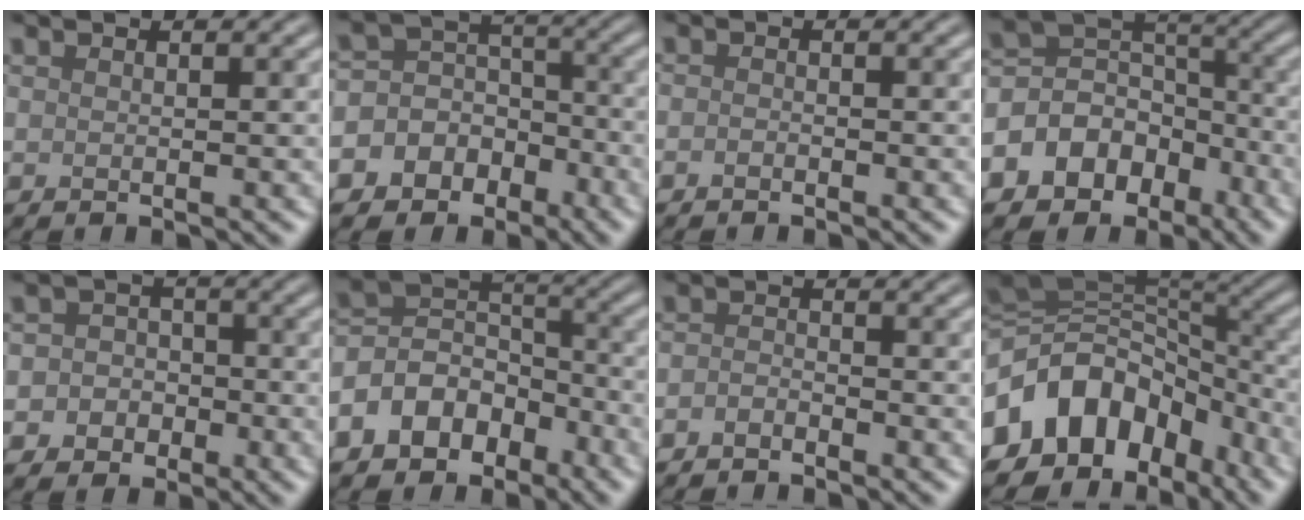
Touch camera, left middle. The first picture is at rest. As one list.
[{"total": 9.8, "force": [-5.0, 8.2, 1.9], "torque": [-0.039, 0.006, -0.094]}, {"total": 0.7, "force": [-0.5, 0.3, 0.4], "torque": [-0.006, -0.001, -0.012]}, {"total": 8.7, "force": [-4.4, 6.6, 3.4], "torque": [-0.066, 0.018, -0.091]}, {"total": 4.4, "force": [-1.4, 4.0, 1.0], "torque": [0.013, 0.011, -0.041]}, {"total": 7.4, "force": [-4.2, 5.0, 3.4], "torque": [-0.059, 0.007, -0.092]}, {"total": 1.4, "force": [-1.2, 0.5, 0.5], "torque": [-0.011, 0.002, -0.028]}, {"total": 12.8, "force": [-4.3, 9.4, 7.6], "torque": [-0.153, 0.012, -0.088]}]